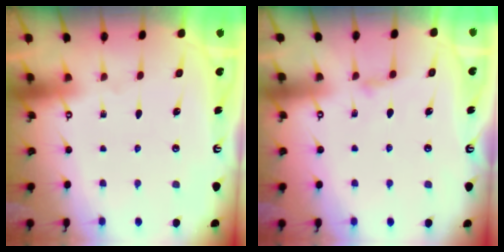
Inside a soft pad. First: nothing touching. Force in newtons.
{"total": 2.4, "press": 2.4, "slide": 0.5}